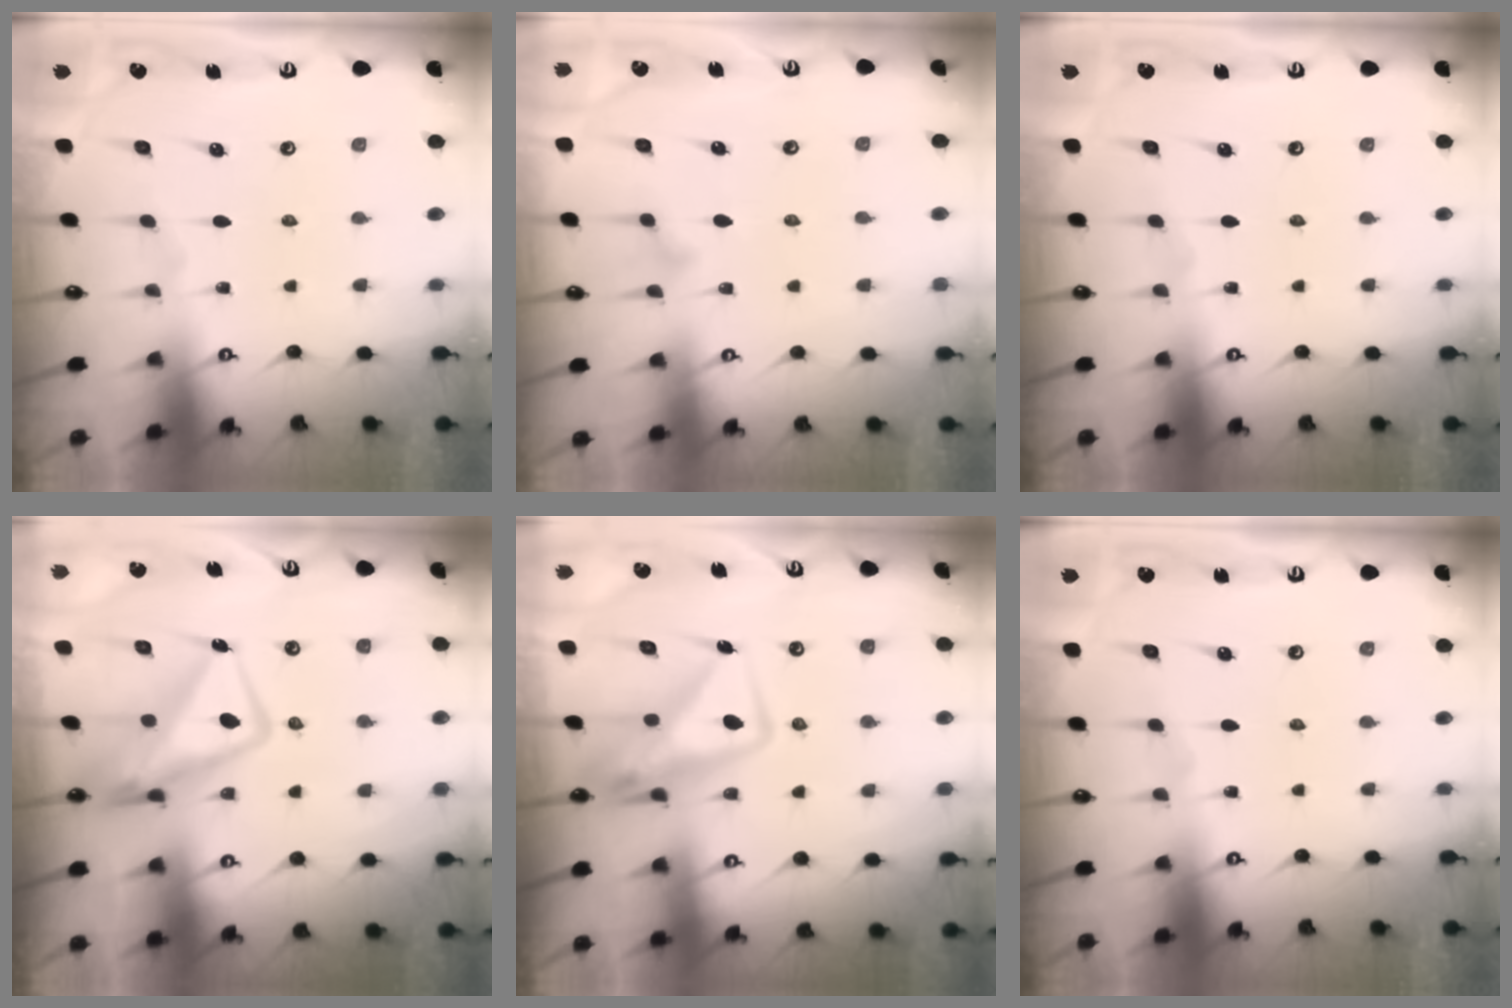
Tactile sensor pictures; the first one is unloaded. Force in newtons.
{"total": 7.3, "press": 7.2, "slide": 0.6}
{"total": 0.0}
{"total": 12.6, "press": 12.5, "slide": 1.2}
{"total": 10.9, "press": 10.9, "slide": 1.0}
{"total": 0.0}